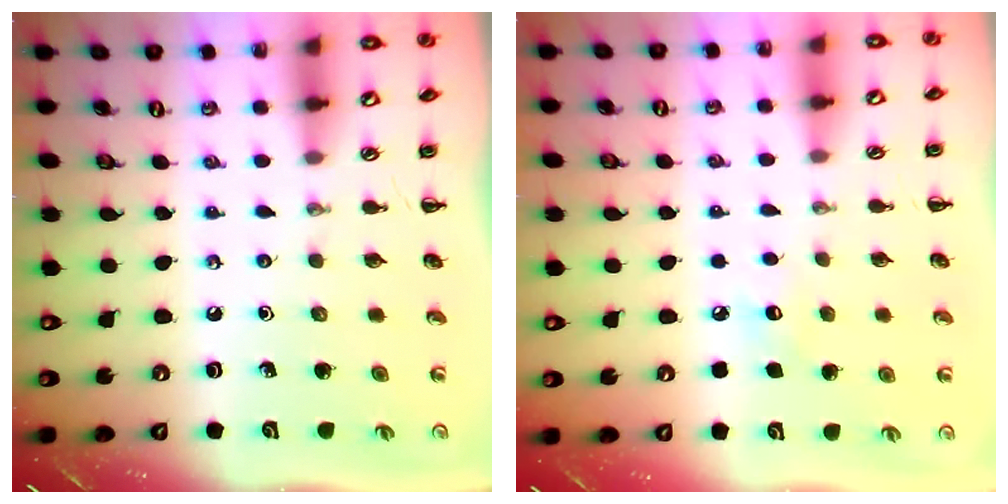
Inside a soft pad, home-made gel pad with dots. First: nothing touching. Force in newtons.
{"total": 4.4, "press": 4.2, "slide": 1.1}